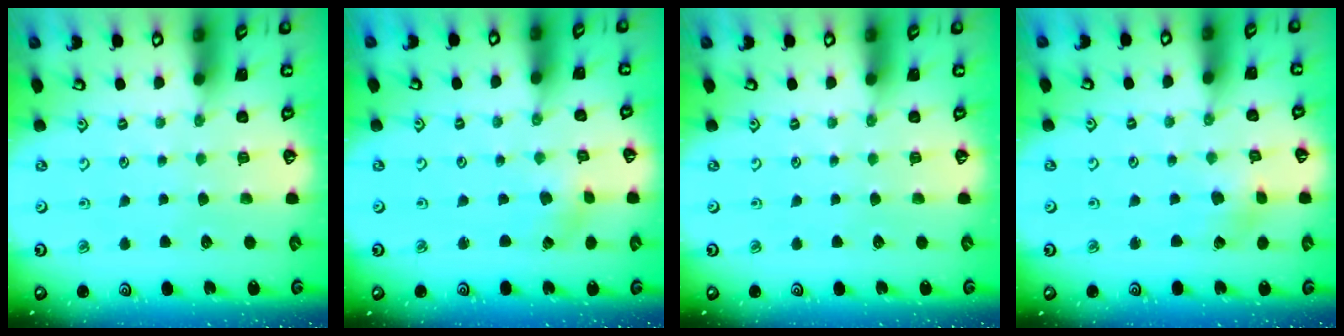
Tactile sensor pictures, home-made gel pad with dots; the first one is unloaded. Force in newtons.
{"total": 0.0}
{"total": 0.0}
{"total": 2.5, "press": 2.4, "slide": 0.4}